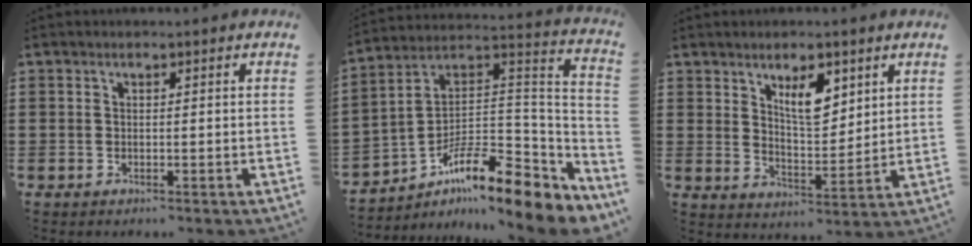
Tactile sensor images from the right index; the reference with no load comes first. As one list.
[{"total": 10.8, "force": [-7.7, 2.7, 7.1], "torque": [-0.124, 0.002, -0.150]}, {"total": 6.8, "force": [3.5, 2.9, 5.0], "torque": [-0.076, -0.006, 0.055]}]